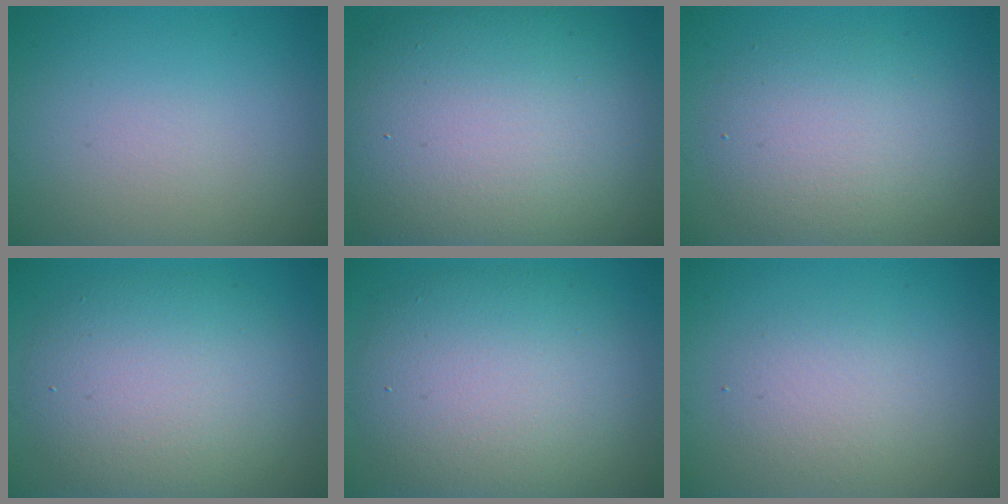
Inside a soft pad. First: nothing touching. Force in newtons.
{"total": 15.8, "press": 15.8, "slide": 0.6}
{"total": 4.9, "press": 4.9, "slide": 0.4}
{"total": 7.3, "press": 7.3, "slide": 0.3}
{"total": 9.1, "press": 9.1, "slide": 0.1}
{"total": 2.2, "press": 2.2, "slide": 0.1}